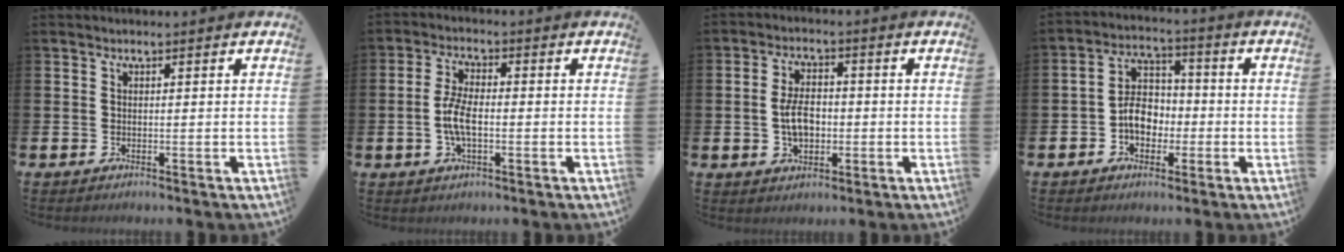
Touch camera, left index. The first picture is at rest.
{"total": 5.1, "force": [-0.5, 2.1, 4.6], "torque": [-0.092, 0.000, -0.015]}
{"total": 5.0, "force": [-0.6, 3.0, 3.9], "torque": [-0.055, 0.002, -0.015]}
{"total": 5.9, "force": [-1.3, 4.5, 3.6], "torque": [-0.060, 0.012, -0.029]}